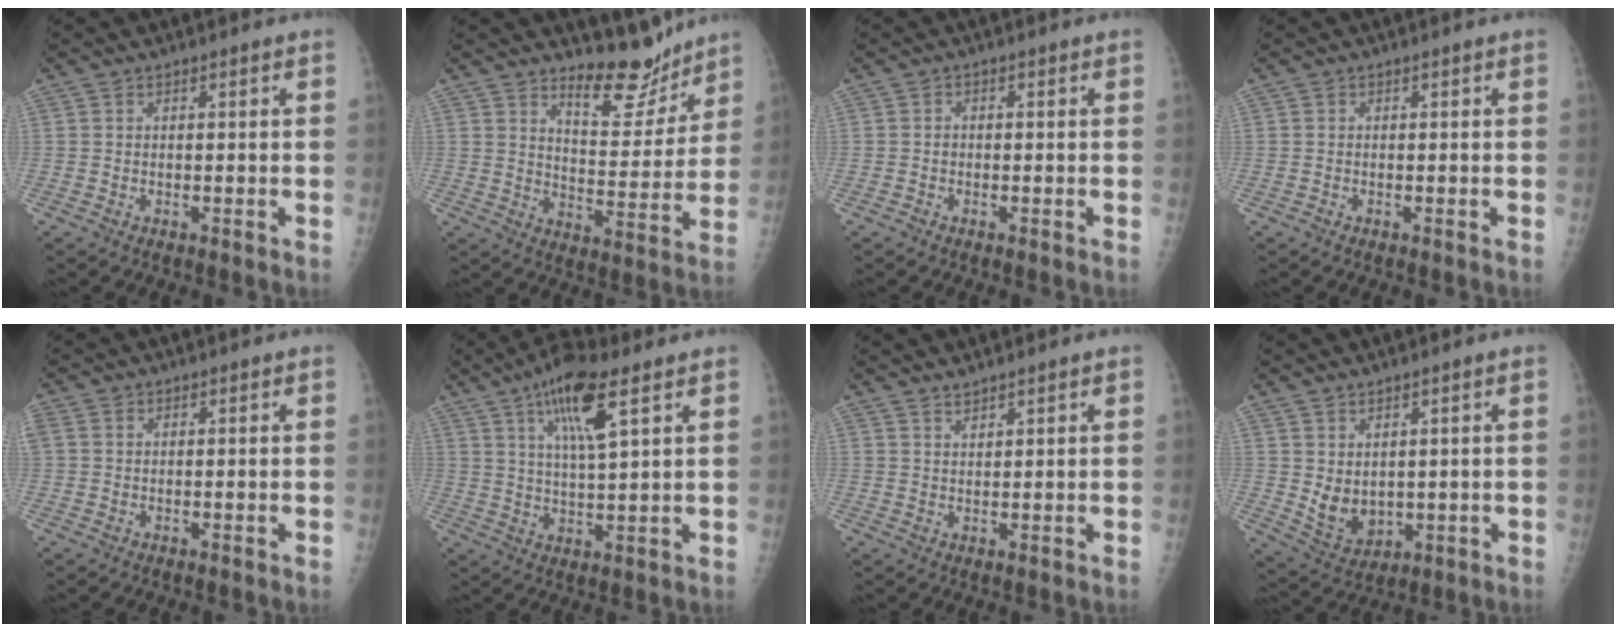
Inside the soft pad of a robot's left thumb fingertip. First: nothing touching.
{"total": 10.4, "force": [9.1, 3.4, 3.7], "torque": [-0.019, -0.079, 0.151]}
{"total": 0.8, "force": [-0.2, 0.7, 0.4], "torque": [0.000, 0.002, -0.006]}
{"total": 0.0}
{"total": 1.6, "force": [0.5, 1.2, 1.0], "torque": [-0.032, 0.005, 0.014]}
{"total": 11.1, "force": [5.6, 2.6, 9.2], "torque": [-0.162, -0.020, 0.102]}
{"total": 2.0, "force": [1.9, 0.3, 0.6], "torque": [-0.005, -0.010, 0.035]}
{"total": 6.5, "force": [1.1, 4.5, 4.5], "torque": [-0.060, -0.021, 0.043]}